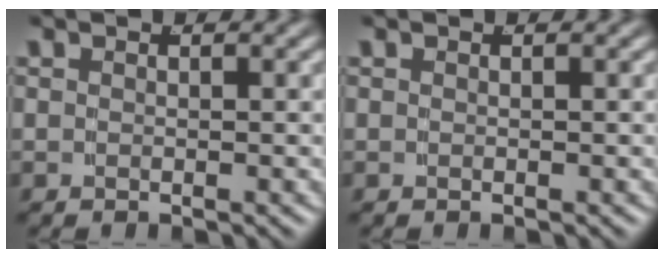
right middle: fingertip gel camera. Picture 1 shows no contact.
{"total": 0.0}